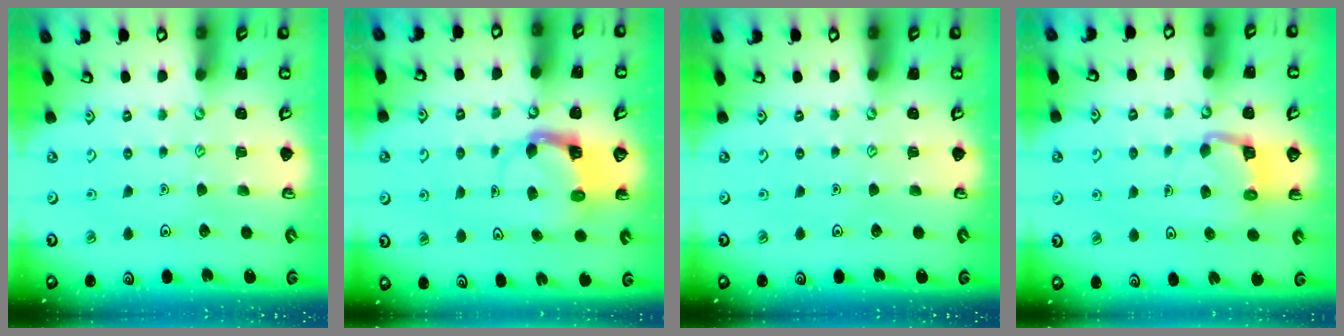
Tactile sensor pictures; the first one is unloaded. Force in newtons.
{"total": 3.8, "press": 3.8, "slide": 0.3}
{"total": 0.0}
{"total": 4.2, "press": 4.2, "slide": 0.2}